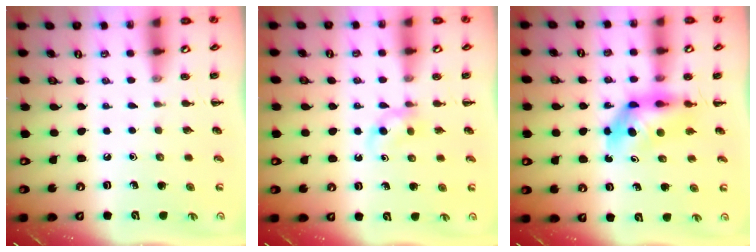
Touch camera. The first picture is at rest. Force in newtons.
{"total": 2.5, "press": 2.3, "slide": 1.1}
{"total": 5.3, "press": 5.2, "slide": 1.0}